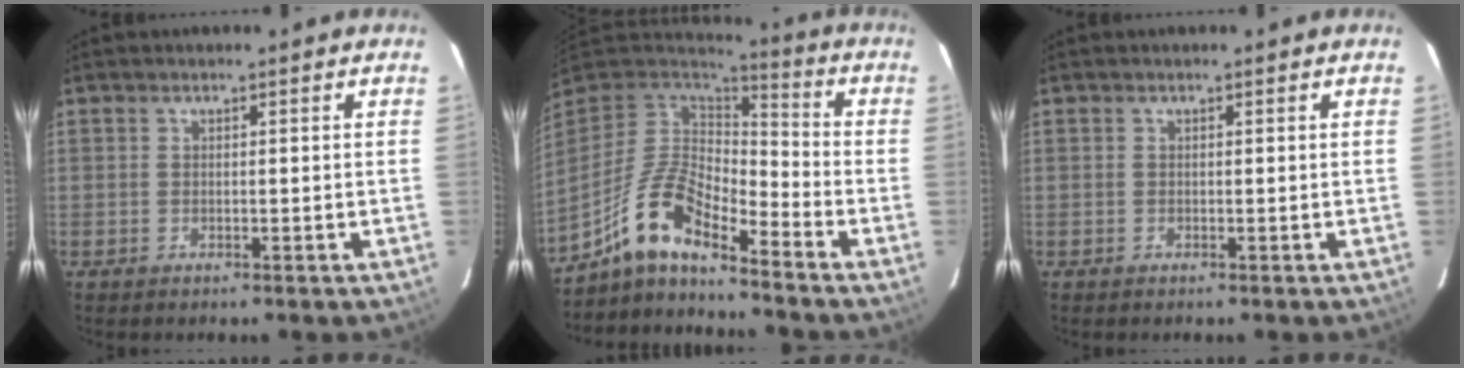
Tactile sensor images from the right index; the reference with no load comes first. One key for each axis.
{"total": 11.8, "fx": -8.6, "fy": 3.1, "fz": 7.5, "tx": -0.159, "ty": 0.029, "tz": -0.162}
{"total": 0.0}